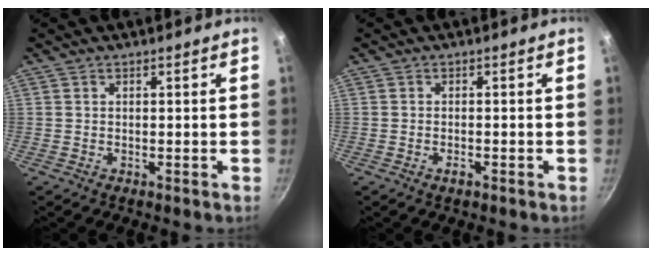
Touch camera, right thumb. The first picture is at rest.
{"total": 1.4, "force": [-0.8, 0.6, 1.0], "torque": [-0.022, 0.004, -0.017]}